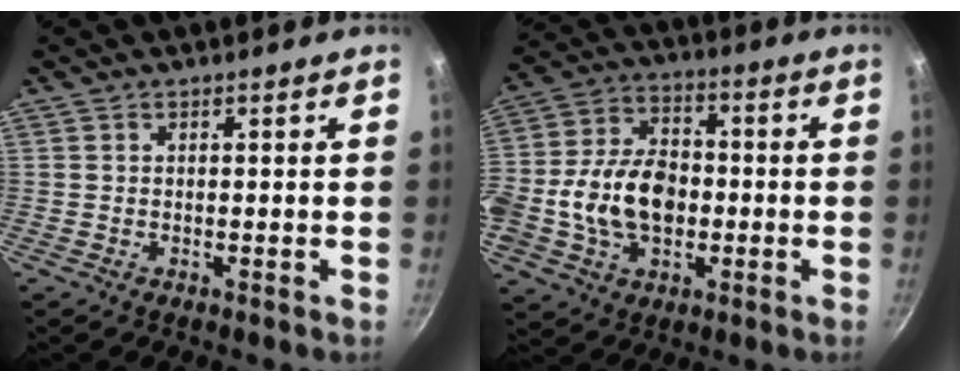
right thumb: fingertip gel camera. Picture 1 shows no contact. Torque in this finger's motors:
{"motor_torque": [0.41, 0.40, 0.47, -0.37, 0.34]}